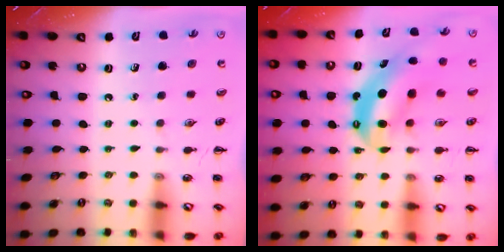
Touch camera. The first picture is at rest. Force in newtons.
{"total": 8.1, "press": 7.9, "slide": 1.7}